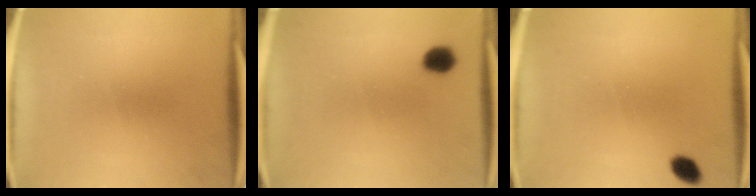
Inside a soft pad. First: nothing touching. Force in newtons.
{"total": 4.8}
{"total": 2.7}